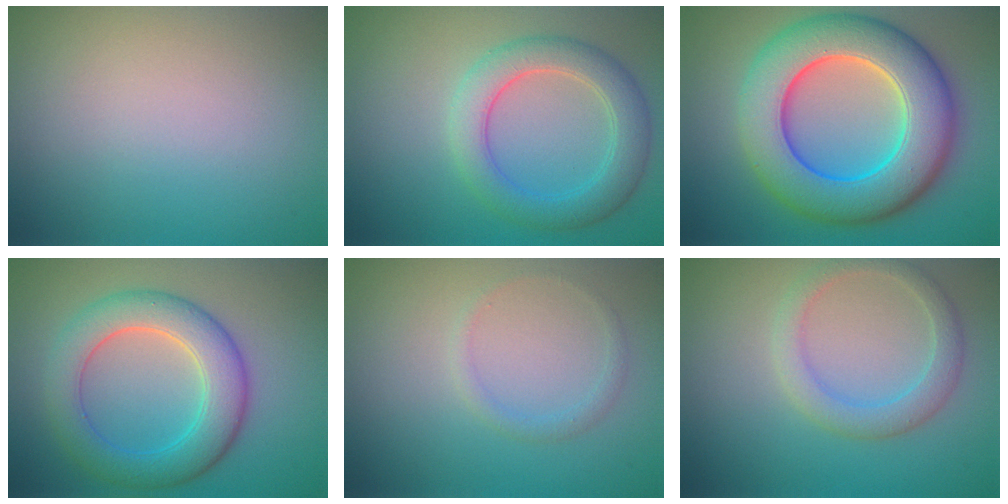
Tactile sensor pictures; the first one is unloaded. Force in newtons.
{"total": 4.6, "press": 4.6, "slide": 0.1}
{"total": 11.4, "press": 11.4, "slide": 0.3}
{"total": 6.2, "press": 6.2, "slide": 0.1}
{"total": 1.0, "press": 1.0, "slide": 0.0}
{"total": 2.8, "press": 2.8, "slide": 0.3}